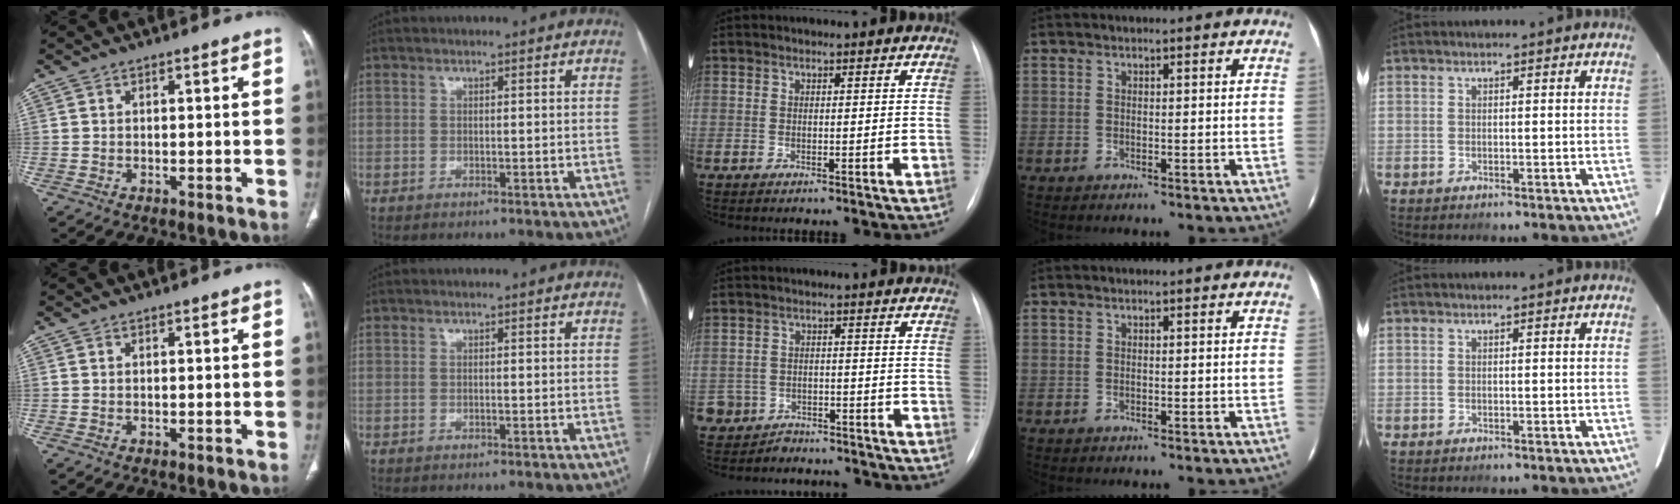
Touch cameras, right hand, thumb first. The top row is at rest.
{"middle": {"total": 8.6, "force": [-7.3, 4.5, 0.4], "torque": [-0.007, 0.018, -0.096]}}